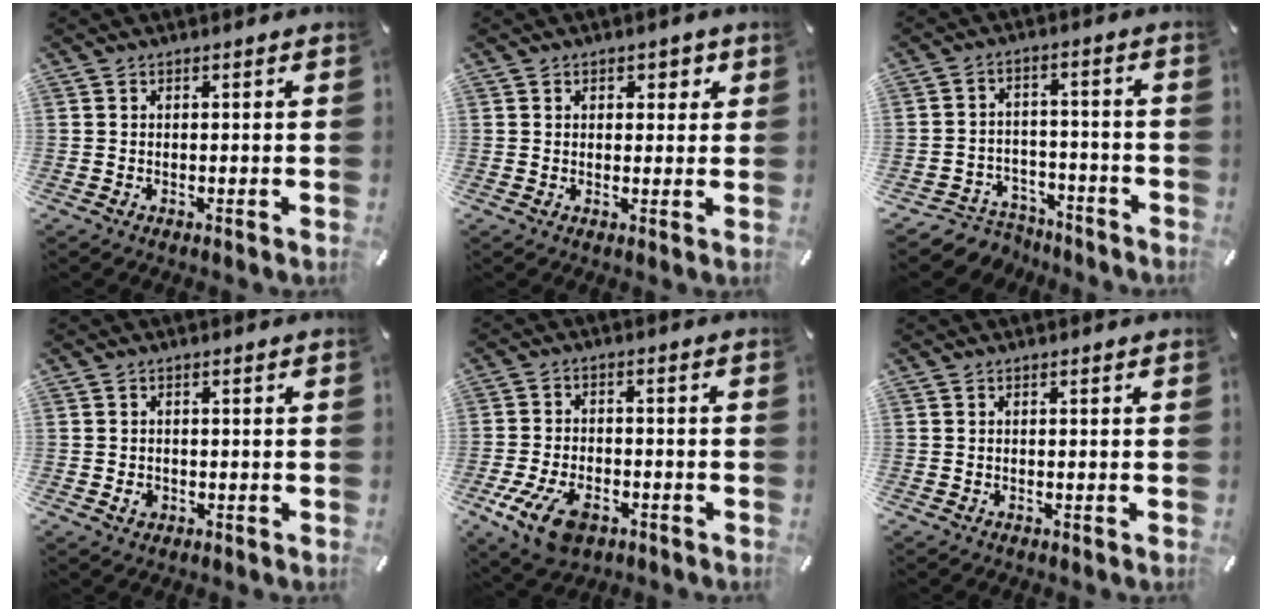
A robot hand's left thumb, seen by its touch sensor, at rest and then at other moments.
{"total": 2.3, "force": [0.9, 1.9, 1.0], "torque": [0.002, -0.003, 0.007]}
{"total": 6.1, "force": [-4.3, 4.1, 1.3], "torque": [-0.027, 0.020, -0.082]}
{"total": 1.7, "force": [-0.4, 1.4, 0.9], "torque": [-0.018, 0.002, -0.008]}
{"total": 10.0, "force": [-5.0, 6.0, 6.3], "torque": [-0.144, 0.011, -0.091]}
{"total": 0.0}